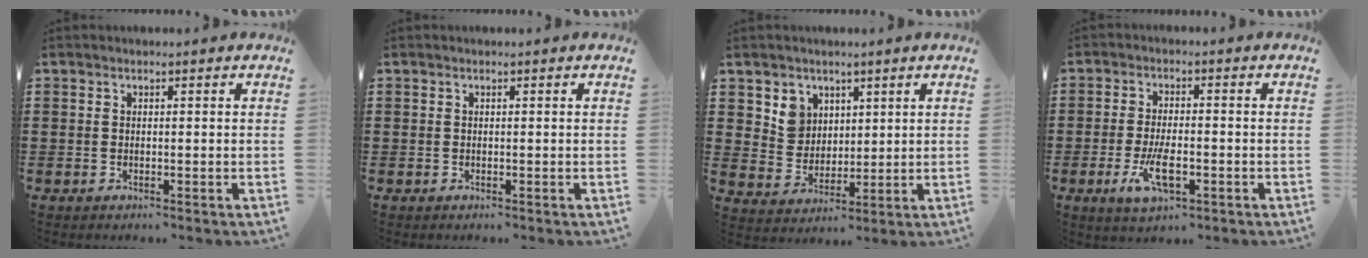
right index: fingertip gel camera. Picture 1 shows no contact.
{"total": 0.0}
{"total": 5.5, "force": [3.0, 4.6, 0.6], "torque": [-0.039, 0.008, 0.058]}
{"total": 6.6, "force": [-2.3, 2.5, 5.7], "torque": [-0.126, -0.011, -0.043]}